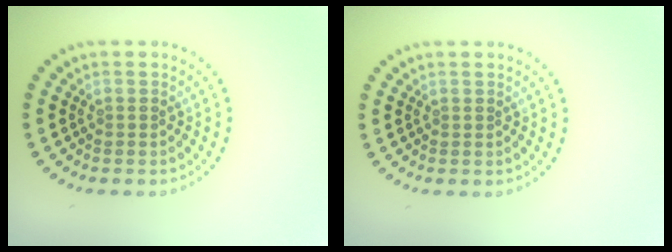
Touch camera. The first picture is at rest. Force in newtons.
{"total": 0.0}